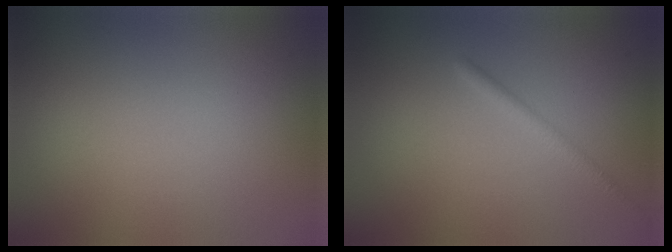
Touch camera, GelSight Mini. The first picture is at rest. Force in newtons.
{"total": 1.5, "press": 1.5, "slide": 0.0}